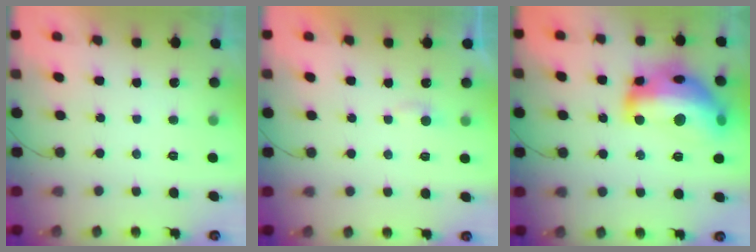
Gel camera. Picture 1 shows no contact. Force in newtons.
{"total": 2.8, "press": 2.8, "slide": 0.3}
{"total": 23.1, "press": 23.0, "slide": 1.4}